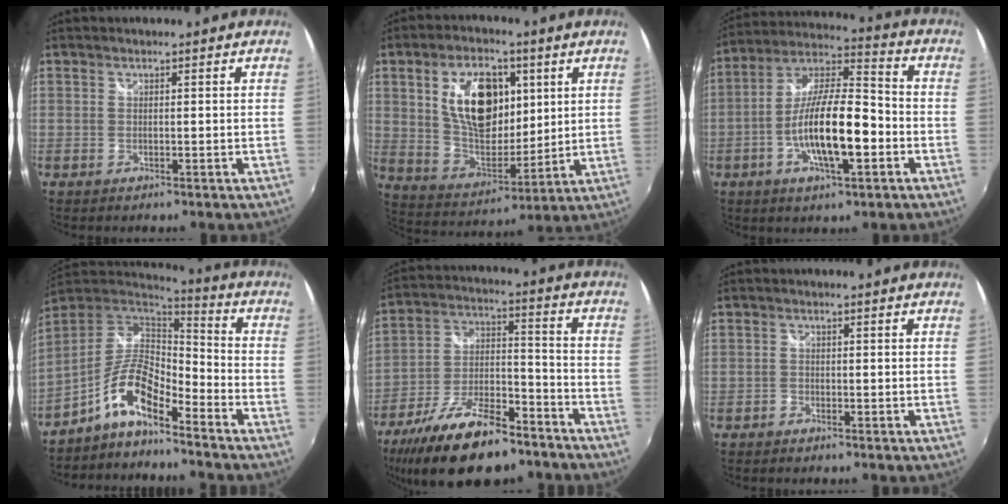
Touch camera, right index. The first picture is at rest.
{"total": 16.4, "force": [5.3, 9.3, 12.5], "torque": [-0.225, 0.007, 0.106]}
{"total": 15.6, "force": [-4.4, 4.4, 14.3], "torque": [-0.270, 0.002, -0.080]}
{"total": 10.3, "force": [-6.9, 2.7, 7.2], "torque": [-0.150, 0.014, -0.136]}
{"total": 21.5, "force": [-14.9, 8.2, 13.2], "torque": [-0.256, -0.019, -0.241]}
{"total": 1.0, "force": [-0.9, 0.5, 0.2], "torque": [-0.008, 0.000, -0.017]}